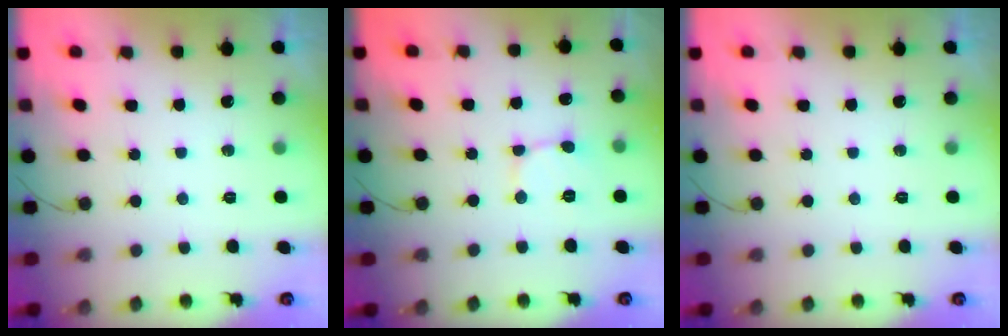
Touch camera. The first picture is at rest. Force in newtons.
{"total": 2.9, "press": 2.9, "slide": 0.2}
{"total": 0.0}